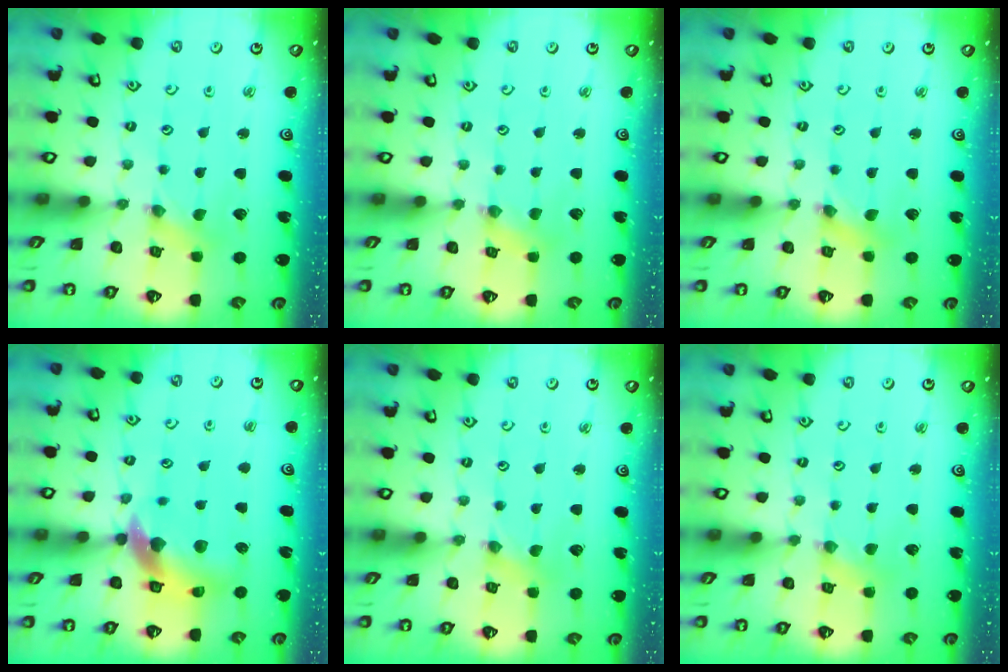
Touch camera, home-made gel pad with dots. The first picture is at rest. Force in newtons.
{"total": 2.4, "press": 2.4, "slide": 0.2}
{"total": 2.3, "press": 2.3, "slide": 0.3}
{"total": 12.1, "press": 12.0, "slide": 1.7}
{"total": 0.6, "press": 0.6, "slide": 0.2}
{"total": 2.6, "press": 2.5, "slide": 0.4}